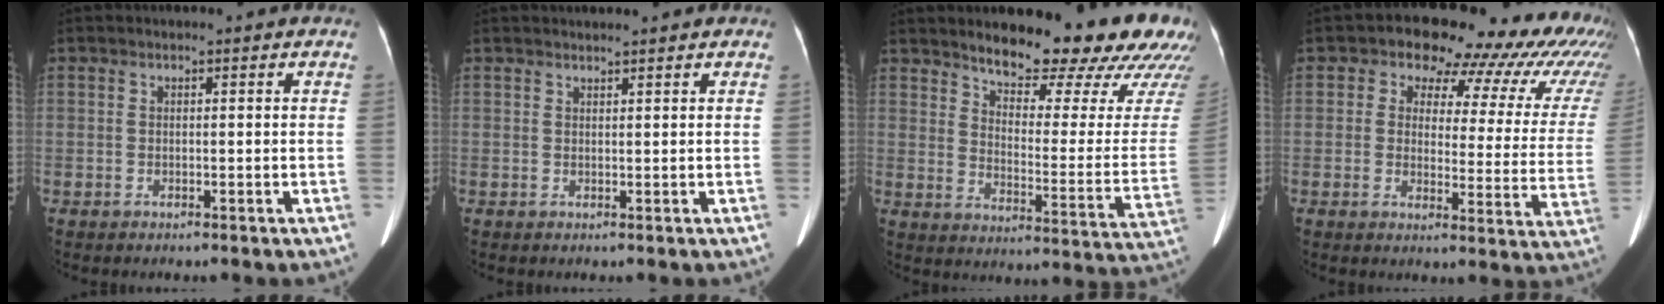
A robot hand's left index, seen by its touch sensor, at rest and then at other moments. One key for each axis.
{"total": 2.5, "fx": 2.4, "fy": -0.2, "fz": 0.7, "tx": -0.009, "ty": 0.001, "tz": 0.029}
{"total": 22.4, "fx": 19.1, "fy": 3.6, "fz": 11.2, "tx": -0.143, "ty": -0.080, "tz": 0.230}
{"total": 18.5, "fx": 14.6, "fy": 7.5, "fz": 8.5, "tx": -0.073, "ty": -0.034, "tz": 0.142}